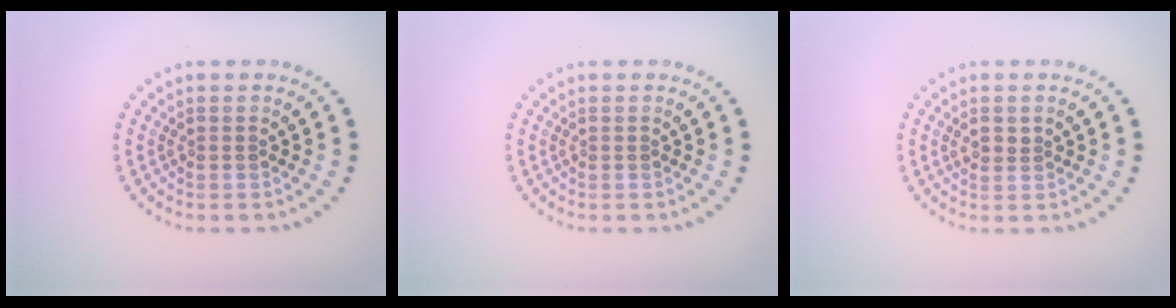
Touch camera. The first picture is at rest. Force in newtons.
{"total": 0.0}
{"total": 1.3, "press": 1.2, "slide": 0.6}